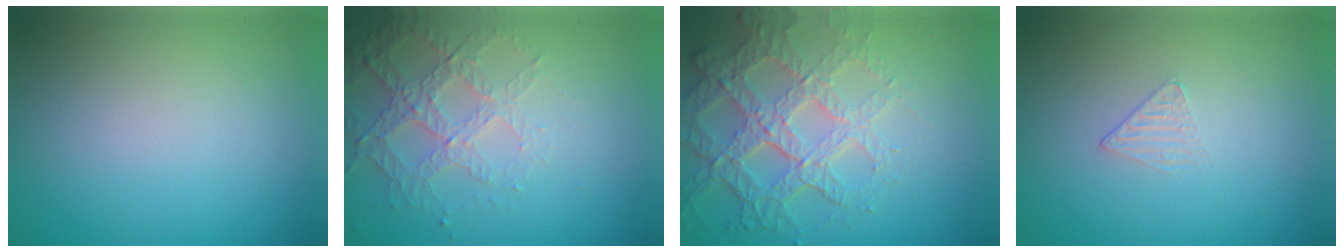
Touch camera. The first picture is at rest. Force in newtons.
{"total": 4.2, "press": 3.0, "slide": 2.9}
{"total": 7.4, "press": 5.2, "slide": 5.2}
{"total": 1.0, "press": 0.3, "slide": 0.9}